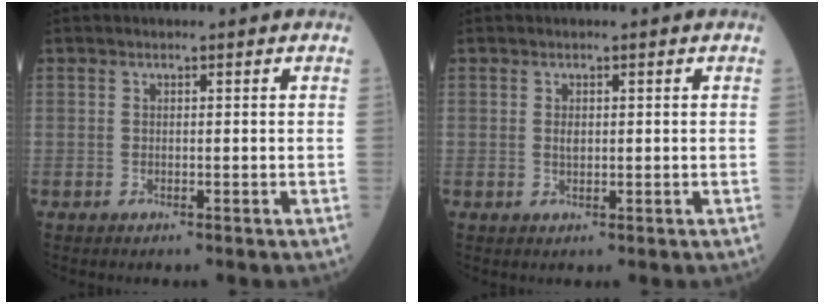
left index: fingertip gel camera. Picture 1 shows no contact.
{"total": 1.0, "force": [0.2, 0.6, 0.8], "torque": [-0.014, -0.001, 0.004]}